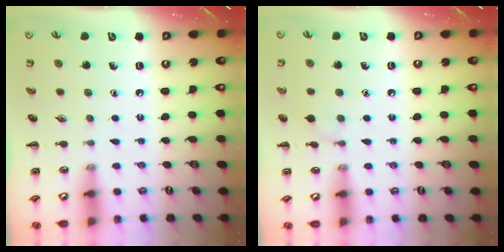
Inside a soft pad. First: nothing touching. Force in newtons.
{"total": 5.2, "press": 4.8, "slide": 1.9}